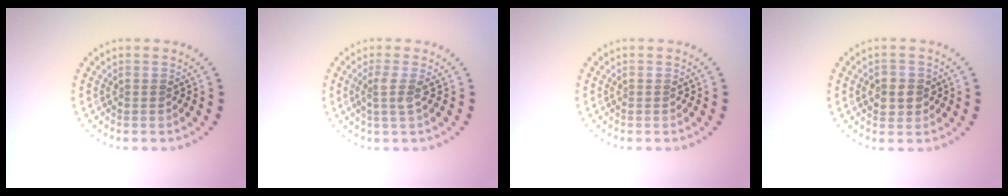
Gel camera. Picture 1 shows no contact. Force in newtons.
{"total": 1.8, "press": 1.2, "slide": 1.3}
{"total": 0.0}
{"total": 2.2, "press": 2.2, "slide": 0.3}